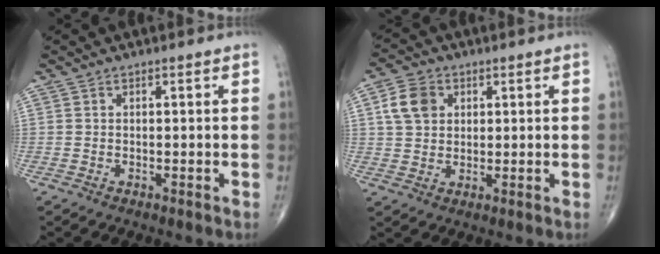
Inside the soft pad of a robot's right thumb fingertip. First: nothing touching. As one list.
[{"total": 6.7, "force": [2.0, 5.2, 3.7], "torque": [-0.054, 0.002, 0.036]}]